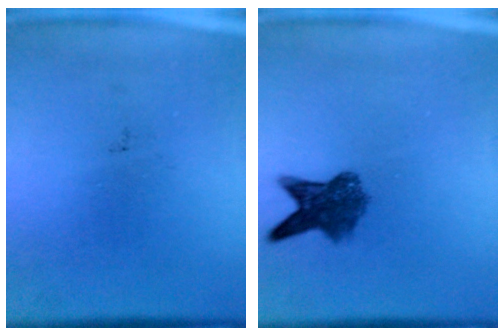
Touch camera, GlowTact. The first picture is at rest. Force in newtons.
{"total": 6.3}